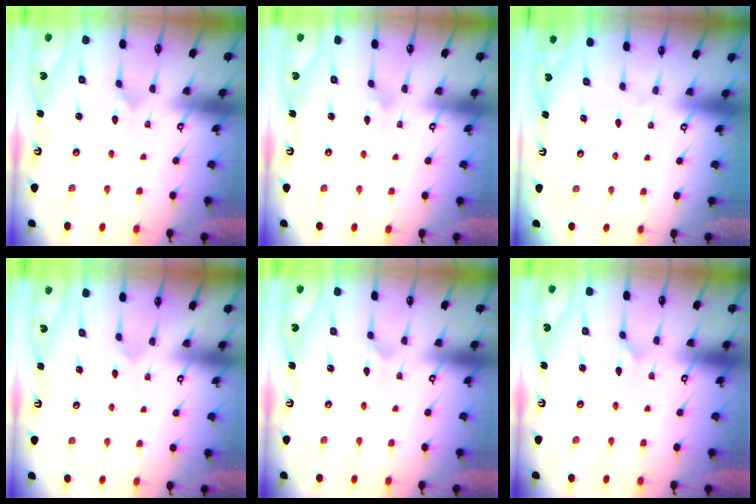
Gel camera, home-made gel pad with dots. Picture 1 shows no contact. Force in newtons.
{"total": 2.4, "press": 2.4, "slide": 0.2}
{"total": 0.0}
{"total": 3.9, "press": 3.9, "slide": 0.3}
{"total": 1.6, "press": 1.6, "slide": 0.1}
{"total": 2.7, "press": 2.7, "slide": 0.4}